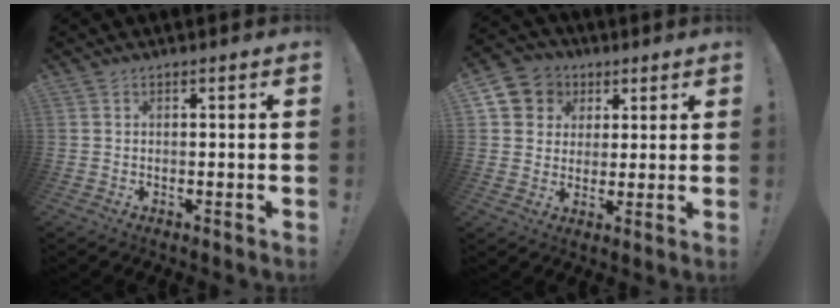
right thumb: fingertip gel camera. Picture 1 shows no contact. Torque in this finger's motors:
{"motor_torque": [0.49, 0.78, 0.18, -0.11, 0.00]}